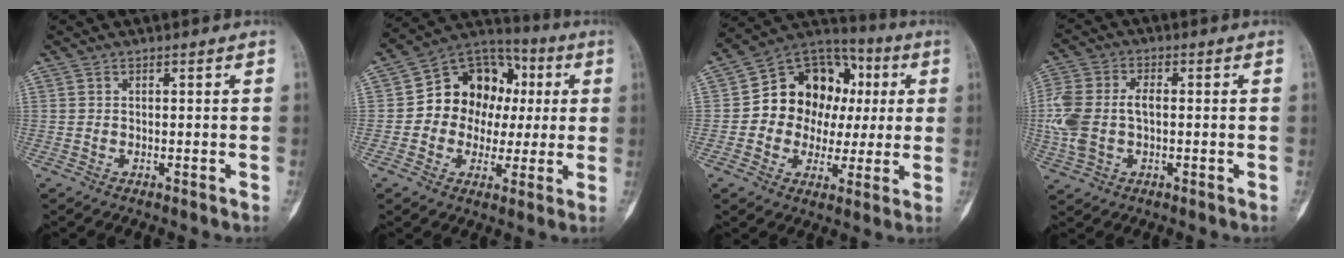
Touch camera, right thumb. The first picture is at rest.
{"total": 15.6, "force": [1.2, 12.7, 8.9], "torque": [-0.077, 0.030, 0.013]}
{"total": 17.5, "force": [1.7, 14.1, 10.2], "torque": [-0.096, 0.033, 0.026]}
{"total": 11.4, "force": [-0.4, 7.2, 8.8], "torque": [-0.216, 0.019, -0.006]}